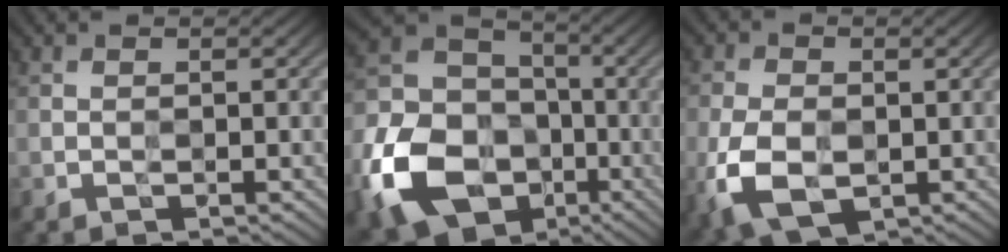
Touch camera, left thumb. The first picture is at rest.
{"total": 17.4, "force": [-7.2, 12.9, 9.0], "torque": [-0.237, -0.040, -0.142]}
{"total": 8.6, "force": [-2.3, 5.5, 6.2], "torque": [-0.163, -0.021, -0.046]}